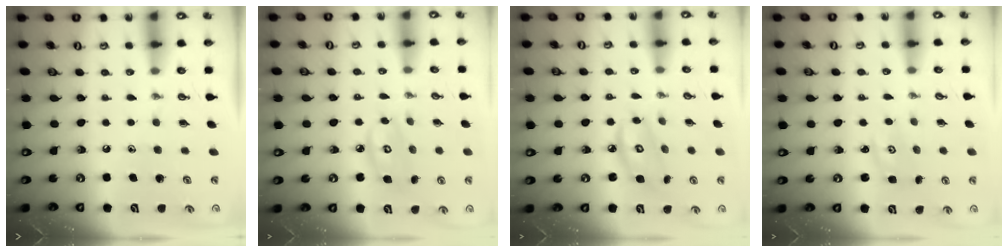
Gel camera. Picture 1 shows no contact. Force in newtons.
{"total": 6.0, "press": 6.0, "slide": 0.3}
{"total": 6.6, "press": 6.5, "slide": 0.4}
{"total": 2.7, "press": 2.7, "slide": 0.4}